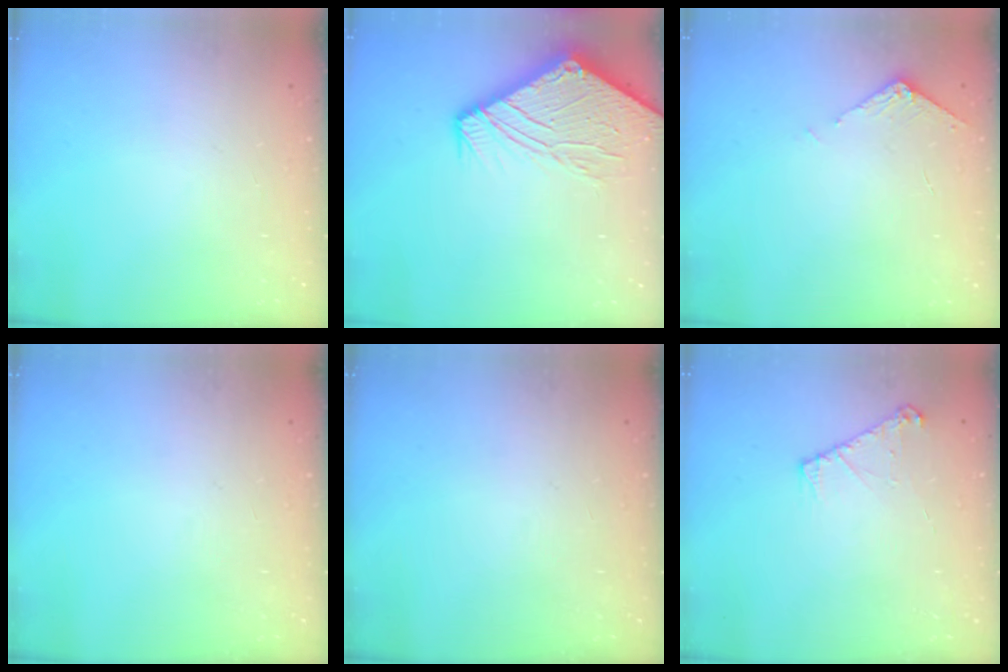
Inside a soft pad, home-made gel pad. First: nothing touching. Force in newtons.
{"total": 13.5, "press": 13.4, "slide": 1.8}
{"total": 5.9, "press": 5.8, "slide": 0.7}
{"total": 0.0}
{"total": 0.0}
{"total": 6.0, "press": 6.0, "slide": 0.7}